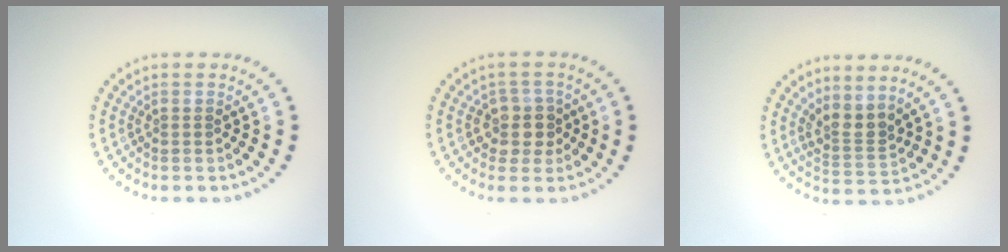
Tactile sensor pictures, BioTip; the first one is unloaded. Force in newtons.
{"total": 2.9, "press": 2.4, "slide": 1.5}
{"total": 2.6, "press": 1.9, "slide": 1.8}